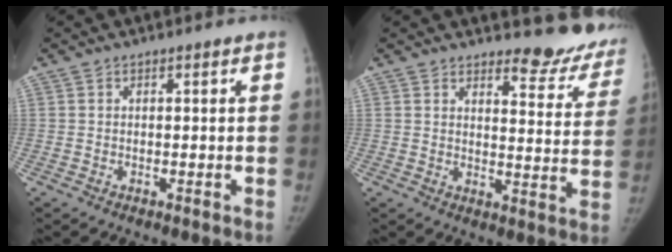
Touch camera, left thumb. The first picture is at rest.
{"total": 12.2, "force": [11.2, 3.9, 3.0], "torque": [0.008, -0.103, 0.114]}